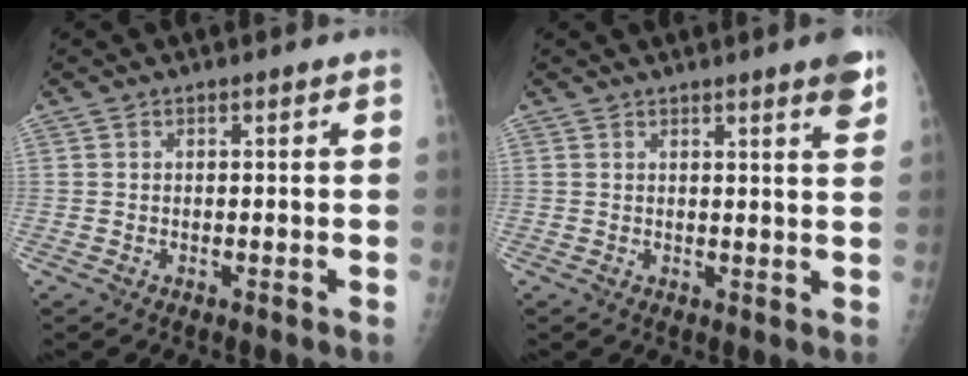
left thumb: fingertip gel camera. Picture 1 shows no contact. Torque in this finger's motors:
{"motor_torque": [3.20, 0.99, 0.61, -0.31, 0.00]}